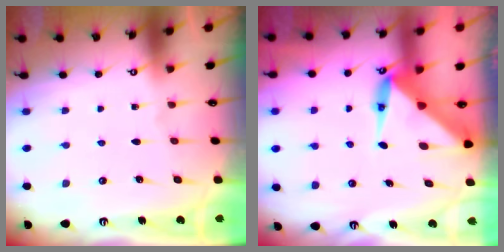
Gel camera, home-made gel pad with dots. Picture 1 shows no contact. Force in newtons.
{"total": 6.3, "press": 6.3, "slide": 0.5}